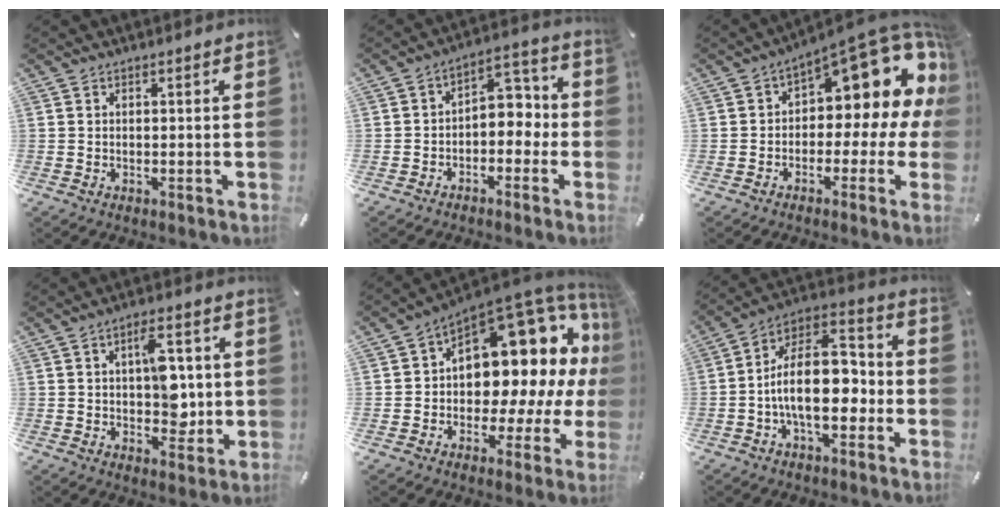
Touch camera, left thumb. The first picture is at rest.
{"total": 6.9, "force": [-0.9, 5.3, 4.2], "torque": [-0.040, -0.001, -0.026]}
{"total": 13.0, "force": [7.5, 5.6, 9.1], "torque": [-0.114, -0.072, 0.121]}
{"total": 10.2, "force": [1.0, 6.0, 8.2], "torque": [-0.102, -0.005, 0.011]}
{"total": 17.2, "force": [7.2, 10.6, 11.5], "torque": [-0.132, -0.092, 0.121]}
{"total": 16.8, "force": [-3.7, 9.2, 13.6], "torque": [-0.223, 0.012, -0.063]}